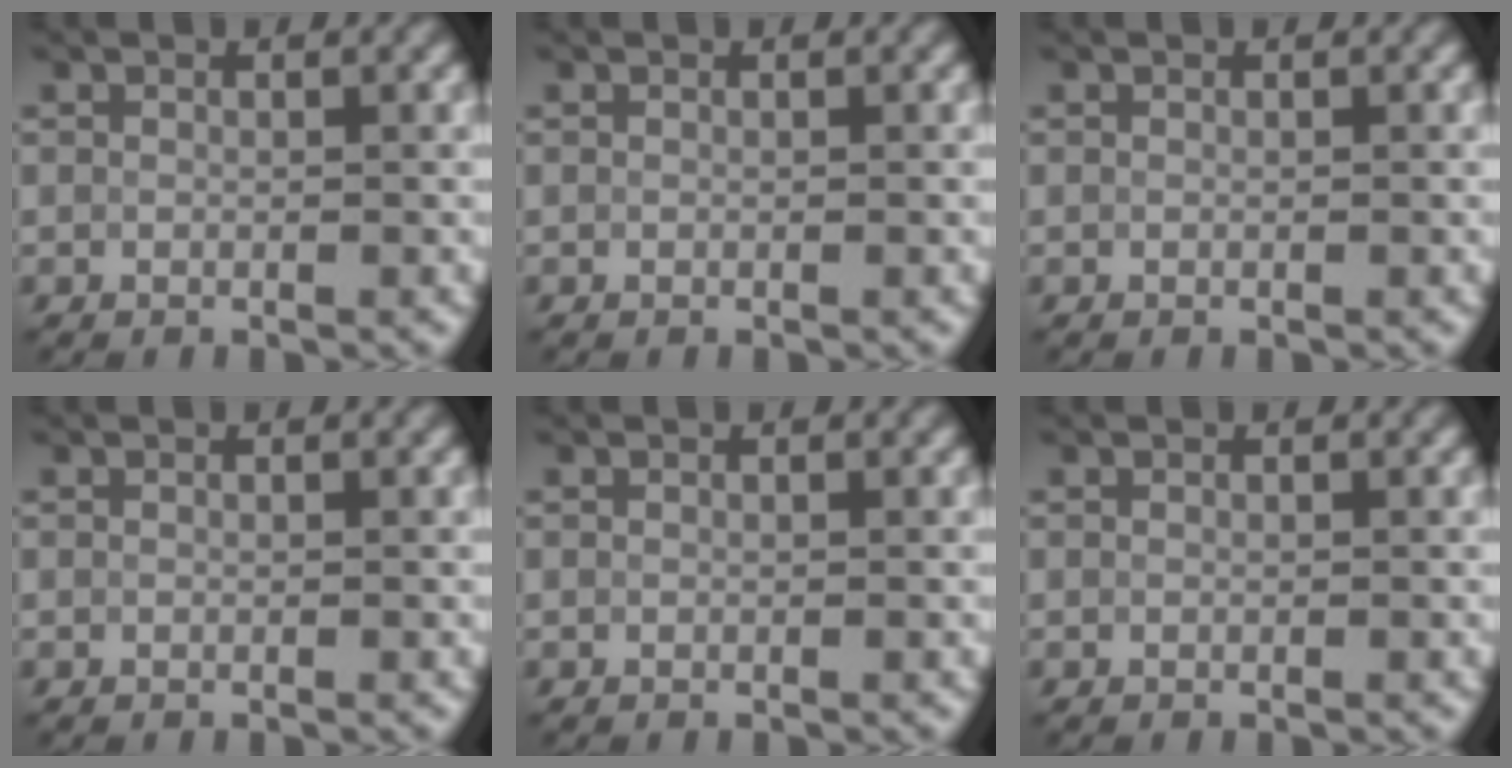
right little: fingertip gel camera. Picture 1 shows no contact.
{"total": 0.0}
{"total": 0.0}
{"total": 0.0}
{"total": 0.0}
{"total": 0.0}